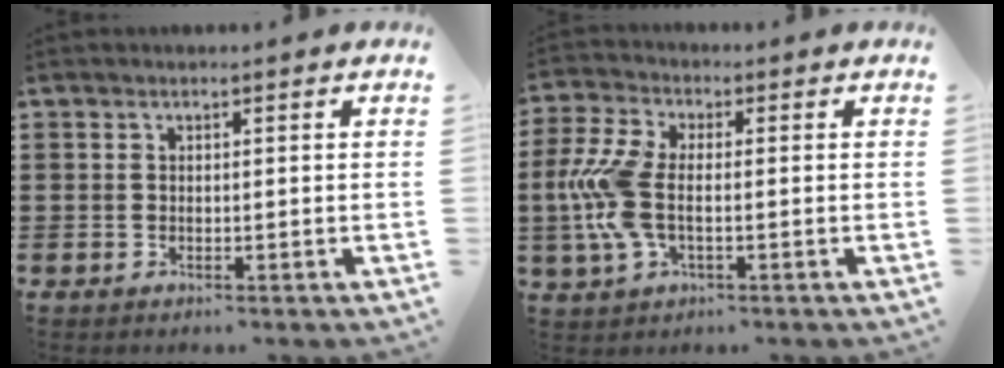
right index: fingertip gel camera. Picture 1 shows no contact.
{"total": 9.1, "force": [-0.8, 4.6, 7.8], "torque": [-0.201, -0.013, -0.023]}